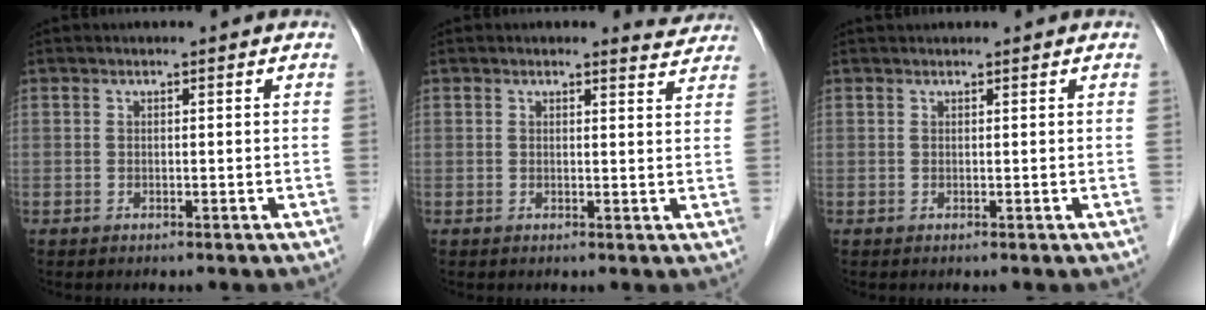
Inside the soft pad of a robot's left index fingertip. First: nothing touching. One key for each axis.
{"total": 2.7, "fx": 2.6, "fy": 0.6, "fz": 0.0, "tx": 0.000, "ty": -0.015, "tz": 0.016}
{"total": 0.9, "fx": 0.9, "fy": 0.1, "fz": 0.1, "tx": -0.006, "ty": 0.018, "tz": 0.020}